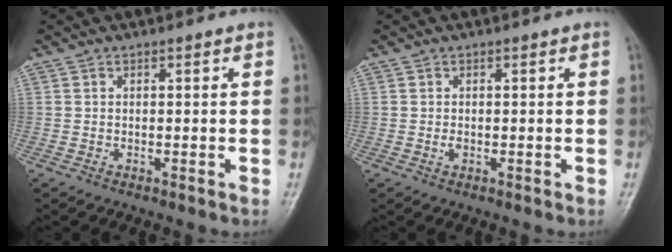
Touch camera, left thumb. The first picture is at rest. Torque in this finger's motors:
{"motor_torque": [0.23, 0.29, 0.20, 0.05, 0.00]}